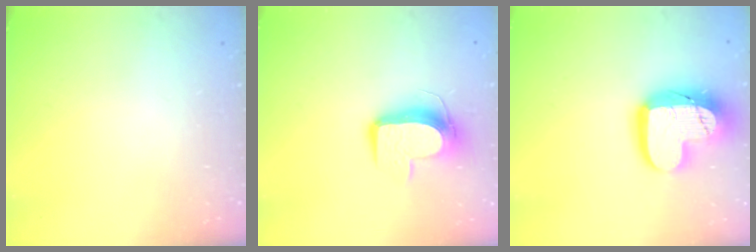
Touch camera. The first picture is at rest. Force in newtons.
{"total": 11.1, "press": 11.0, "slide": 1.0}
{"total": 18.4, "press": 18.3, "slide": 1.4}